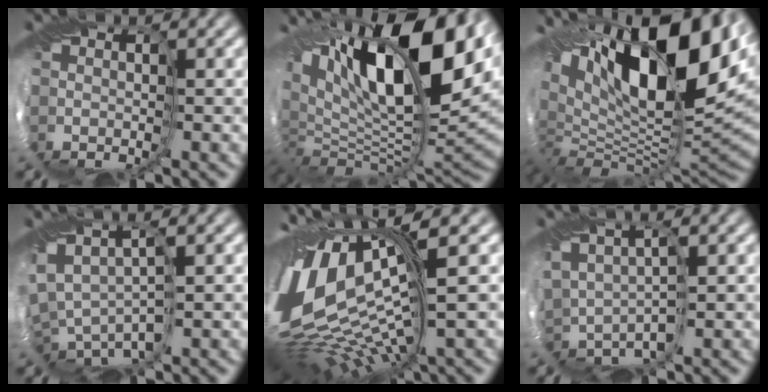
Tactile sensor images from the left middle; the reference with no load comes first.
{"total": 14.9, "force": [5.1, 6.1, 12.7], "torque": [-0.237, 0.028, 0.086]}
{"total": 15.9, "force": [4.8, 7.8, 13.0], "torque": [-0.247, 0.015, 0.092]}
{"total": 2.5, "force": [0.1, 1.3, 2.1], "torque": [-0.060, 0.011, 0.026]}
{"total": 13.8, "force": [1.5, 5.5, 12.6], "torque": [-0.284, -0.008, 0.049]}
{"total": 0.8, "force": [0.8, 0.2, 0.2], "torque": [-0.041, 0.013, 0.025]}